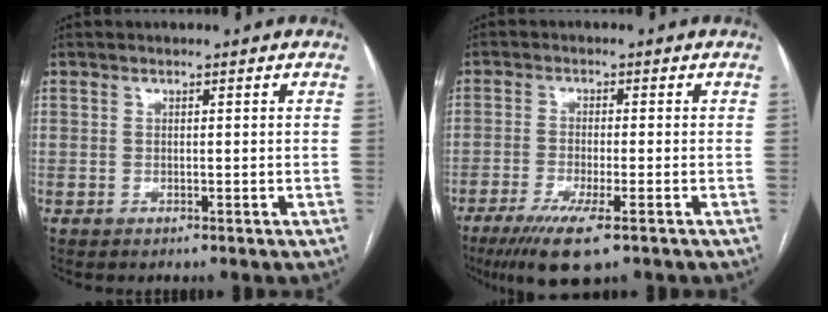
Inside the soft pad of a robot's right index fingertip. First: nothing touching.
{"total": 8.0, "force": [-5.0, 1.0, 6.2], "torque": [-0.109, -0.022, -0.081]}